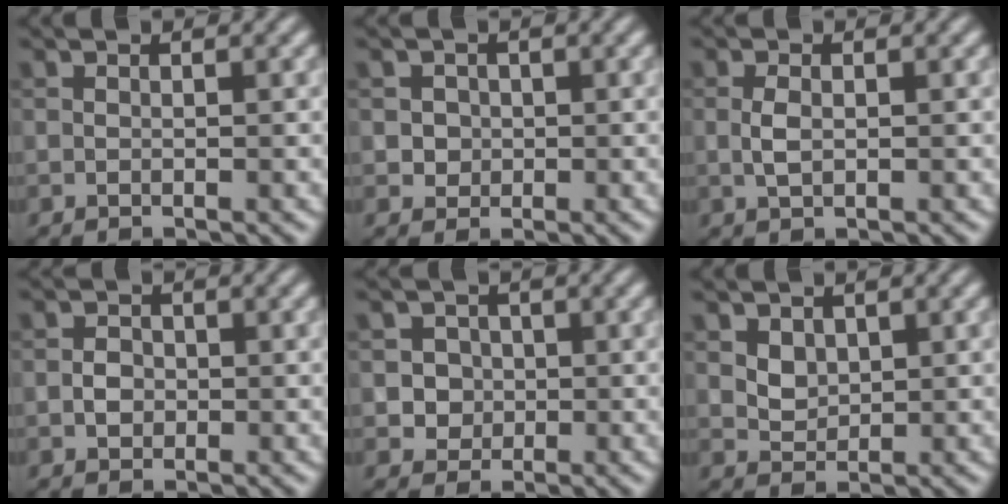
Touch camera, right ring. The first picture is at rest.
{"total": 1.7, "force": [0.2, 1.6, 0.5], "torque": [0.002, 0.002, 0.014]}
{"total": 1.5, "force": [0.0, 0.8, 1.2], "torque": [-0.031, -0.001, 0.001]}
{"total": 1.5, "force": [-0.3, 1.2, 0.8], "torque": [-0.013, 0.002, -0.010]}
{"total": 2.7, "force": [0.1, 2.6, 0.9], "torque": [0.006, 0.006, 0.002]}
{"total": 2.2, "force": [1.0, 1.6, 1.1], "torque": [-0.023, -0.003, 0.027]}